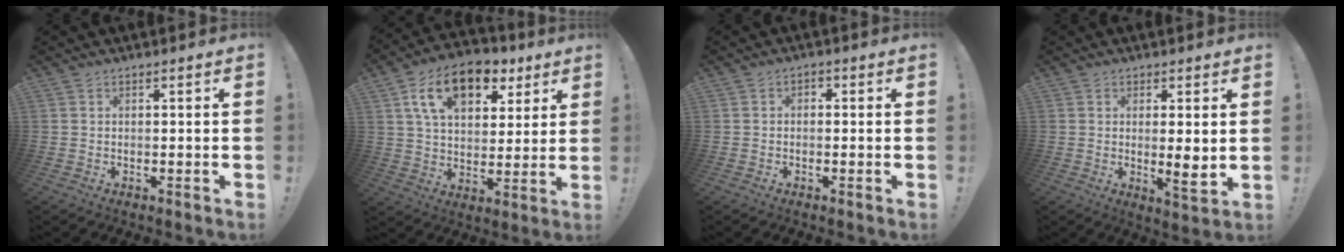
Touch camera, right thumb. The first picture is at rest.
{"total": 16.7, "force": [8.7, 9.9, 10.3], "torque": [-0.166, -0.030, 0.158]}
{"total": 1.5, "force": [-1.1, 0.9, 0.6], "torque": [-0.007, 0.007, -0.020]}
{"total": 5.5, "force": [0.7, 0.8, 5.4], "torque": [-0.062, -0.021, 0.012]}